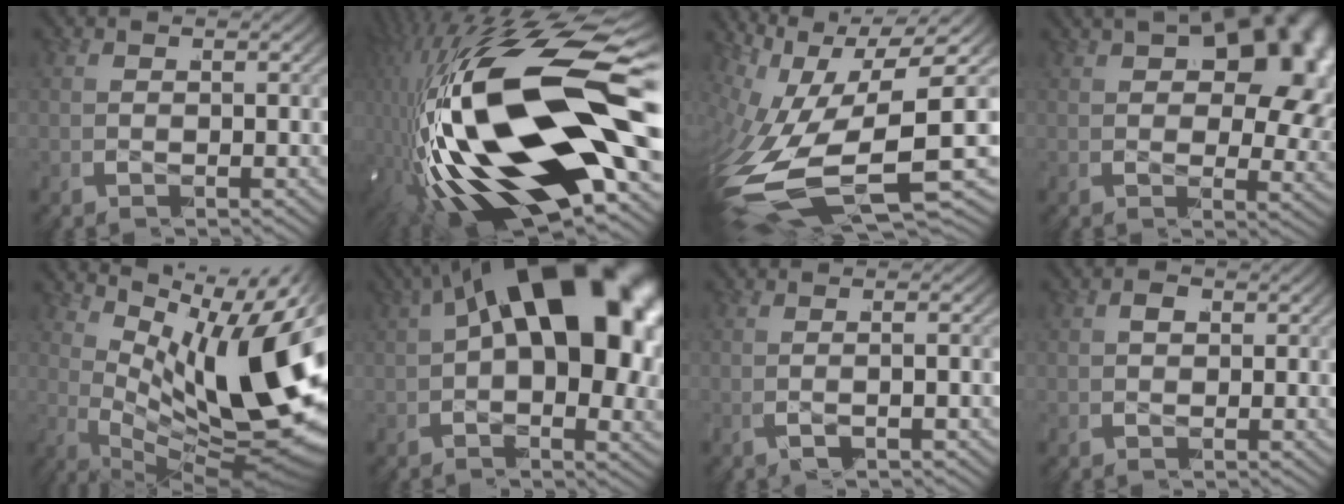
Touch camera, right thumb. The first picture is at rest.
{"total": 25.0, "force": [-4.5, 11.1, 22.0], "torque": [-0.453, -0.026, -0.047]}
{"total": 15.5, "force": [-2.5, 8.8, 12.5], "torque": [-0.284, -0.059, -0.016]}
{"total": 13.5, "force": [1.5, 7.6, 11.1], "torque": [-0.142, -0.010, 0.023]}
{"total": 18.5, "force": [-0.5, 9.4, 15.9], "torque": [-0.253, -0.021, 0.009]}
{"total": 19.5, "force": [1.4, 10.3, 16.5], "torque": [-0.251, -0.005, 0.021]}
{"total": 1.3, "force": [-1.0, -0.1, 0.8], "torque": [-0.025, 0.010, -0.023]}
{"total": 1.6, "force": [-0.3, 1.3, 1.0], "torque": [-0.020, -0.006, -0.003]}